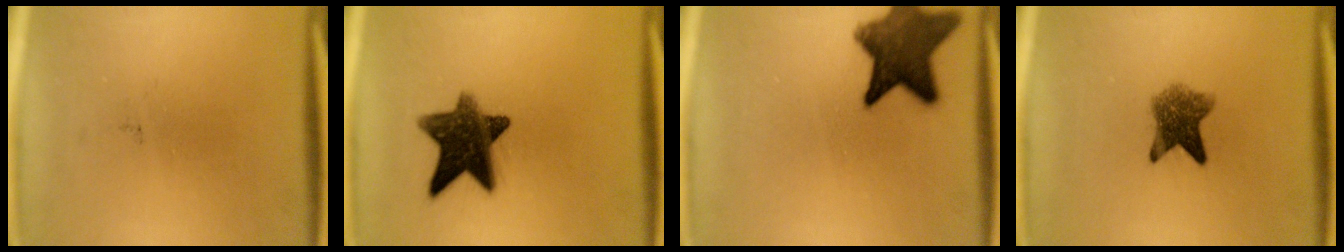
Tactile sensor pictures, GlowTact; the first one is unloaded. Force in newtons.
{"total": 11.5}
{"total": 11.4}
{"total": 5.9}